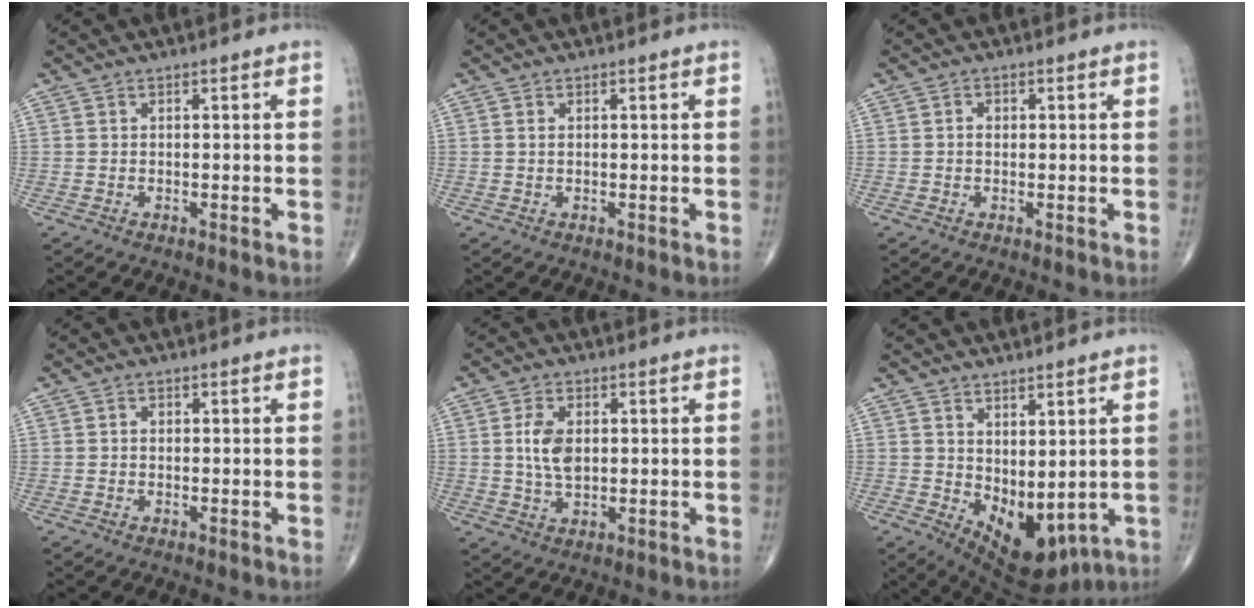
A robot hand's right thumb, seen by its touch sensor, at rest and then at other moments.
{"total": 0.8, "force": [0.3, 0.4, 0.6], "torque": [-0.015, 0.004, 0.007]}
{"total": 1.5, "force": [0.2, 1.1, 1.0], "torque": [-0.014, 0.006, 0.002]}
{"total": 1.0, "force": [0.1, 0.8, 0.7], "torque": [-0.009, 0.004, 0.001]}
{"total": 6.6, "force": [0.9, 3.9, 5.2], "torque": [-0.097, -0.004, 0.018]}
{"total": 10.0, "force": [0.3, 5.6, 8.2], "torque": [-0.101, -0.023, 0.035]}